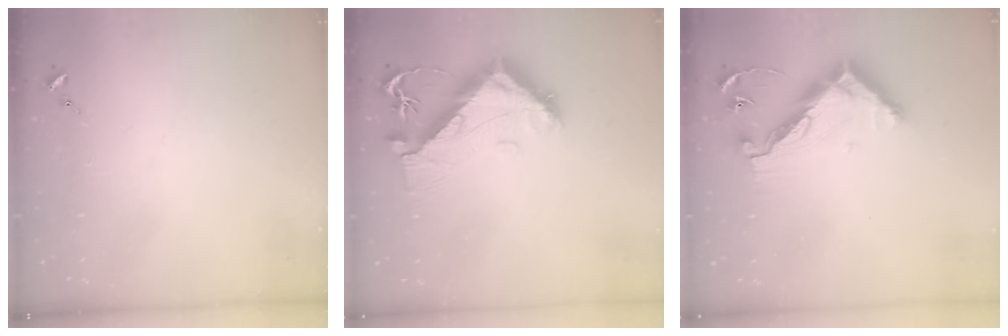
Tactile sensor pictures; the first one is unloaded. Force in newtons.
{"total": 11.0, "press": 10.9, "slide": 1.0}
{"total": 12.8, "press": 12.8, "slide": 0.5}